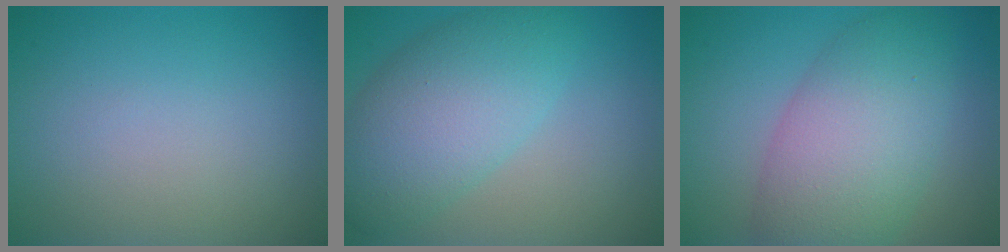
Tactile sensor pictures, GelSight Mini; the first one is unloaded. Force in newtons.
{"total": 7.0, "press": 7.0, "slide": 0.2}
{"total": 8.3, "press": 8.3, "slide": 0.3}